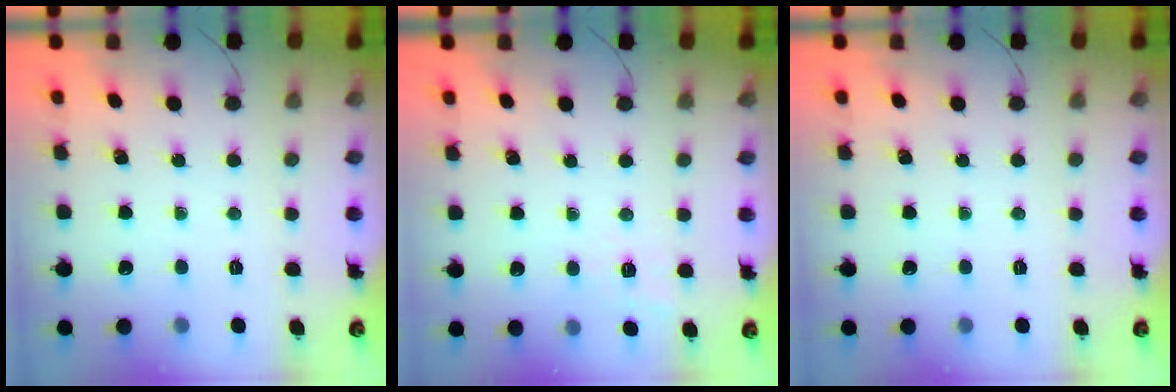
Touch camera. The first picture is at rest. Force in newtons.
{"total": 1.9, "press": 1.0, "slide": 1.6}
{"total": 0.0}